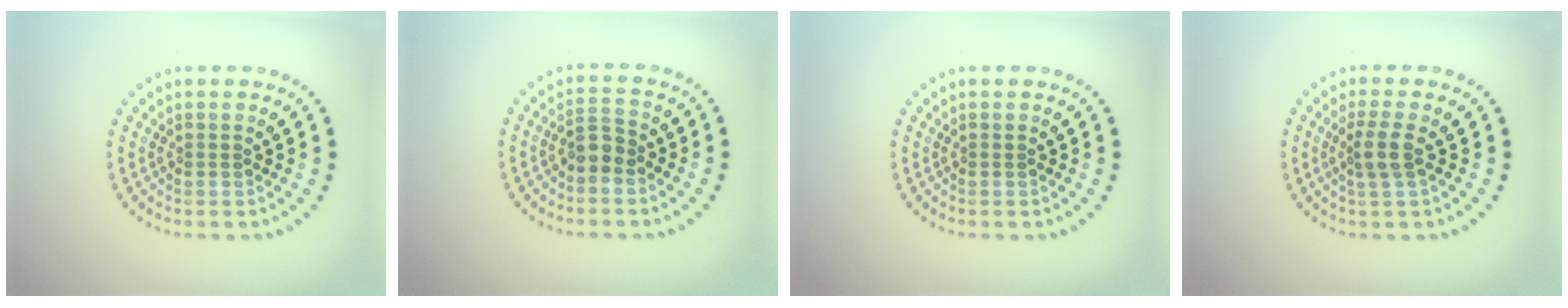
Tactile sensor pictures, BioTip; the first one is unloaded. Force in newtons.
{"total": 2.1, "press": 1.7, "slide": 1.2}
{"total": 0.0}
{"total": 2.3, "press": 1.8, "slide": 1.4}